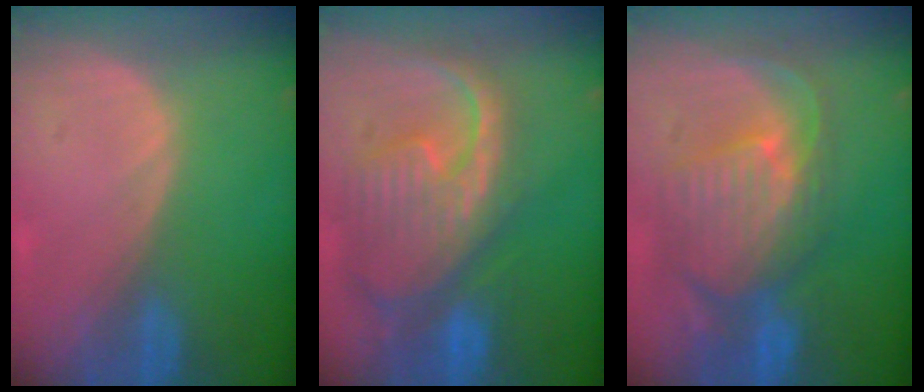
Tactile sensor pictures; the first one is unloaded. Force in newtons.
{"total": 12.4, "press": 10.6, "slide": 6.4}
{"total": 10.8, "press": 9.5, "slide": 5.2}